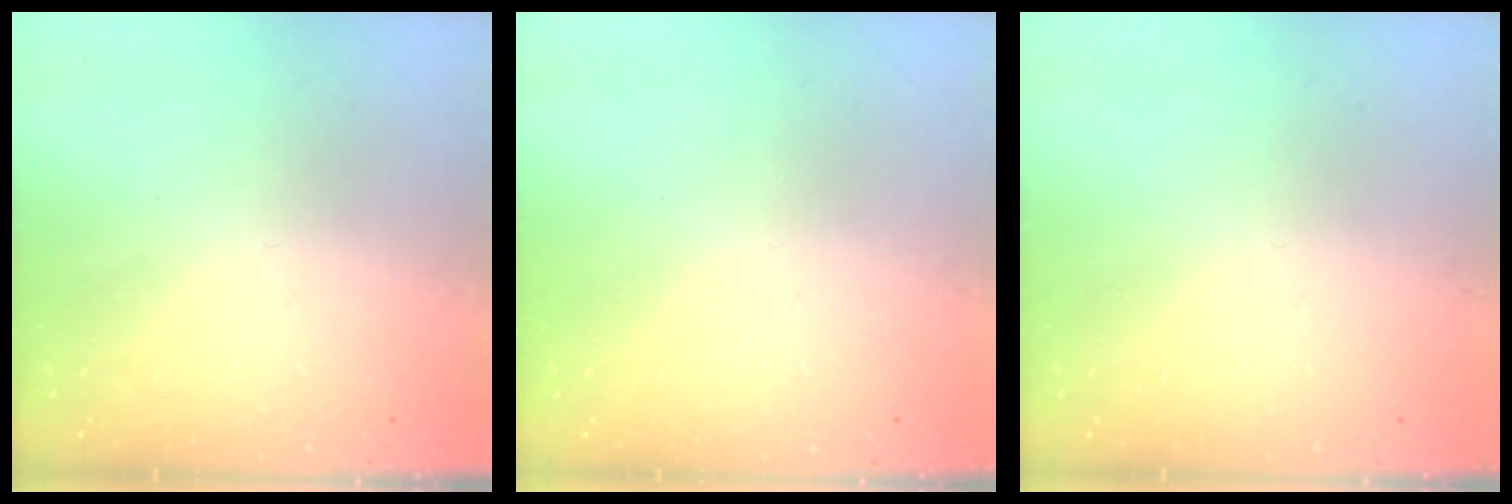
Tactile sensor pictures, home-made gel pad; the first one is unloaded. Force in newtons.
{"total": 0.0}
{"total": 0.0}